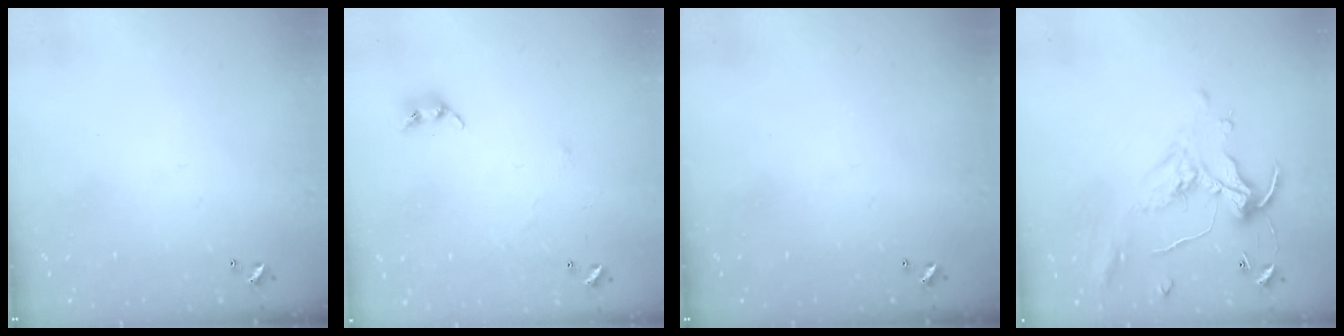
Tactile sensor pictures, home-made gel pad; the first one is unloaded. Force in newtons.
{"total": 4.8, "press": 4.8, "slide": 0.8}
{"total": 0.0}
{"total": 1.1, "press": 0.8, "slide": 0.9}